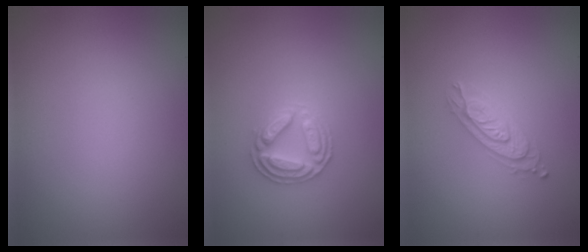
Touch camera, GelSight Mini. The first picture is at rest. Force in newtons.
{"total": 2.9, "press": 2.9, "slide": 0.2}
{"total": 2.4, "press": 2.2, "slide": 0.9}